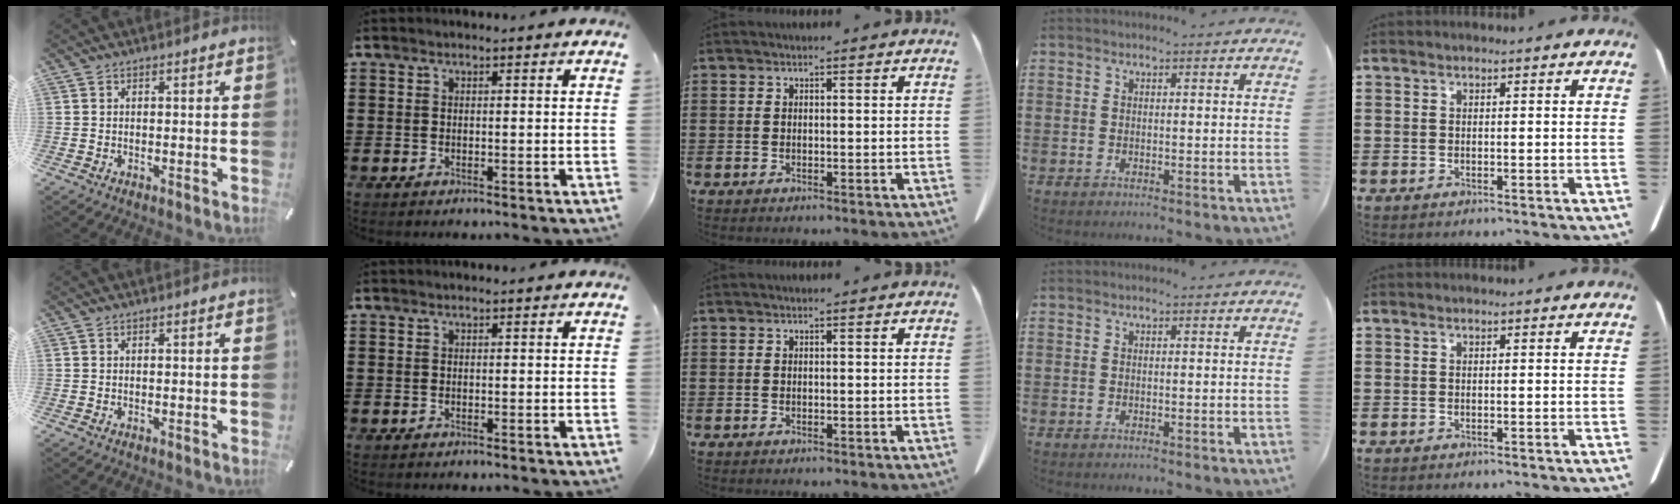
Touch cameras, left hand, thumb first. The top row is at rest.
{}